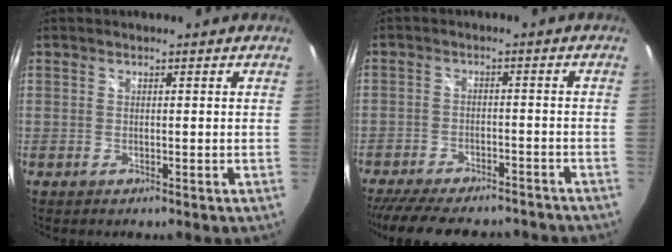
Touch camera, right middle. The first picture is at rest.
{"total": 18.0, "force": [-15.0, 6.2, 7.8], "torque": [-0.175, -0.010, -0.211]}